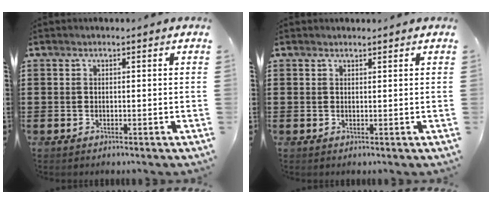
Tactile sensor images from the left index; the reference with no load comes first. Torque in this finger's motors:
{"motor_torque": [0.04, -0.10, -0.01, -0.01]}